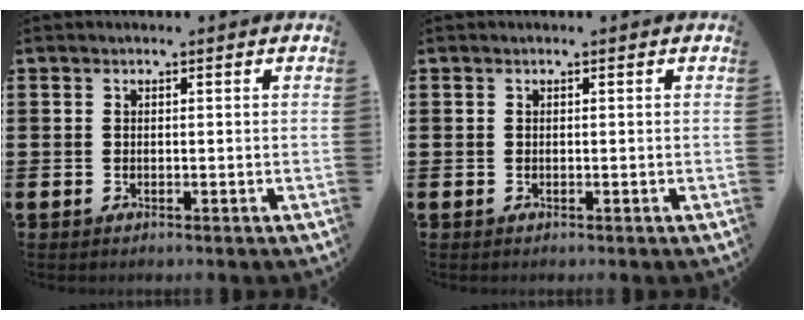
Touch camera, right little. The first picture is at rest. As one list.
[{"total": 0.0}]